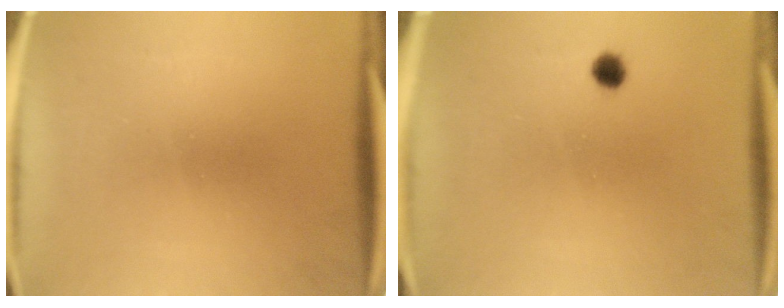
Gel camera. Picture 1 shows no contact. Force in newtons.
{"total": 1.8}